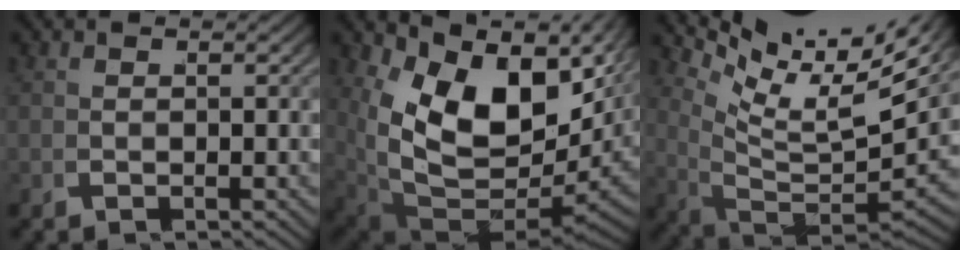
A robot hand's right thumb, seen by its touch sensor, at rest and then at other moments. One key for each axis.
{"total": 18.2, "fx": 1.4, "fy": 11.7, "fz": 14.0, "tx": -0.268, "ty": -0.051, "tz": 0.050}
{"total": 12.7, "fx": 4.7, "fy": 6.8, "fz": 9.7, "tx": -0.166, "ty": -0.020, "tz": 0.079}